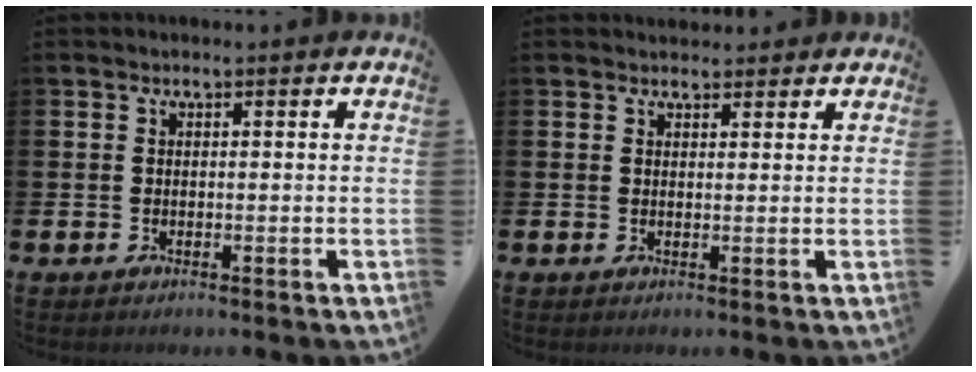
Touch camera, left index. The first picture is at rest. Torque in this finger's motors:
{"motor_torque": [0.70, -1.17, 0.10, 0.01]}